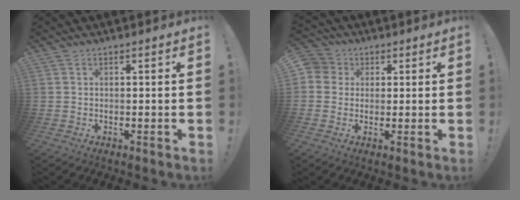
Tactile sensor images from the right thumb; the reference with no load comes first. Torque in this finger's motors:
{"motor_torque": [0.21, -0.39, -0.03, 0.10, 0.04]}